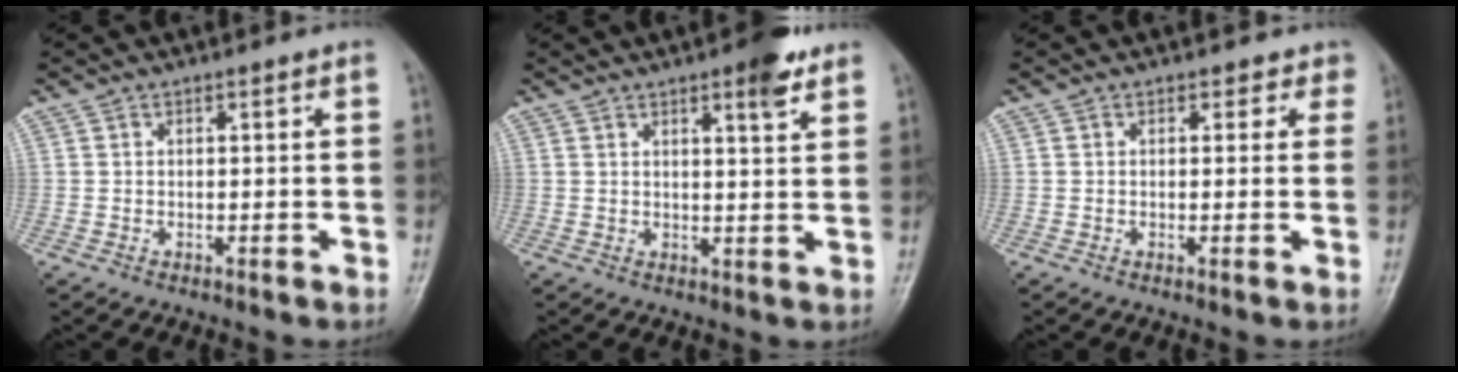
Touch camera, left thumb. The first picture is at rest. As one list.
[{"total": 5.3, "force": [3.4, 1.1, 3.9], "torque": [-0.049, -0.018, 0.042]}, {"total": 1.9, "force": [1.1, 1.4, 0.4], "torque": [0.021, -0.004, 0.002]}]